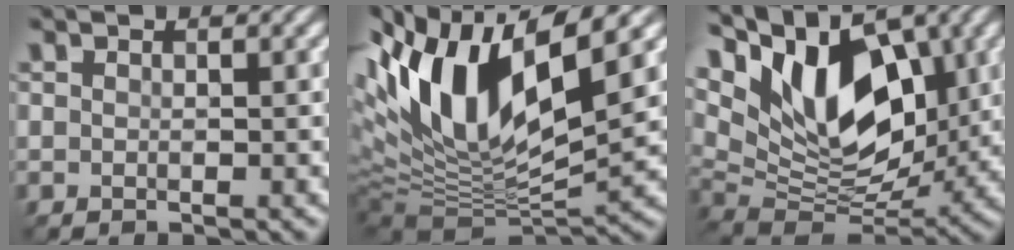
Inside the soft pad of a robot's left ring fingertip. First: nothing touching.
{"total": 13.8, "force": [4.1, 5.8, 11.8], "torque": [-0.226, 0.001, 0.070]}
{"total": 12.5, "force": [5.3, 6.5, 9.2], "torque": [-0.145, 0.008, 0.086]}